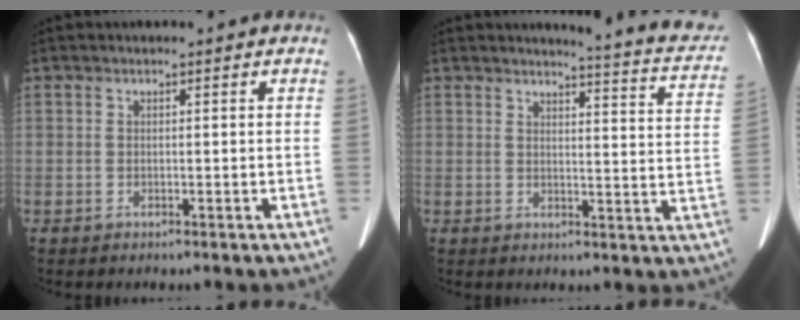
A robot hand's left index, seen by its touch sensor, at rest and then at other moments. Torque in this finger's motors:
{"motor_torque": [-0.58, -0.67, -0.02, 0.03]}